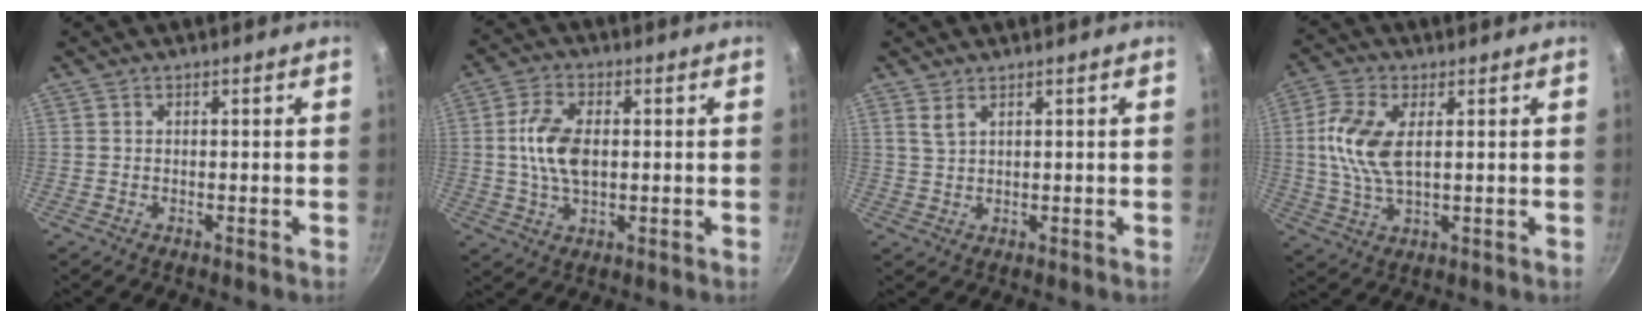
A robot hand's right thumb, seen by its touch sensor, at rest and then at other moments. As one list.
[{"total": 9.2, "force": [0.5, 5.3, 7.5], "torque": [-0.139, 0.008, 0.007]}, {"total": 2.2, "force": [1.4, 1.0, 1.4], "torque": [-0.028, -0.006, 0.030]}, {"total": 10.0, "force": [1.7, 5.0, 8.5], "torque": [-0.176, 0.004, 0.030]}]